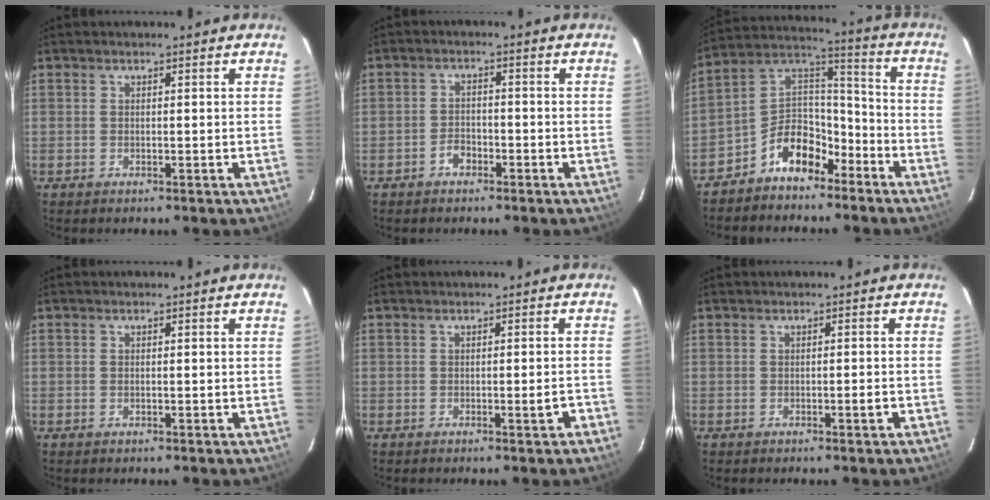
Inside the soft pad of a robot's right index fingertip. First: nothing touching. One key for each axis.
{"total": 2.7, "fx": -1.8, "fy": 1.8, "fz": 0.7, "tx": -0.017, "ty": 0.007, "tz": -0.028}
{"total": 10.8, "fx": -7.5, "fy": 6.4, "fz": 4.5, "tx": -0.094, "ty": 0.055, "tz": -0.131}
{"total": 0.0}
{"total": 1.8, "fx": -1.1, "fy": 0.1, "fz": 1.4, "tx": -0.021, "ty": 0.002, "tz": -0.014}
{"total": 1.0, "fx": -0.6, "fy": 0.0, "fz": 0.8, "tx": -0.011, "ty": 0.001, "tz": -0.010}